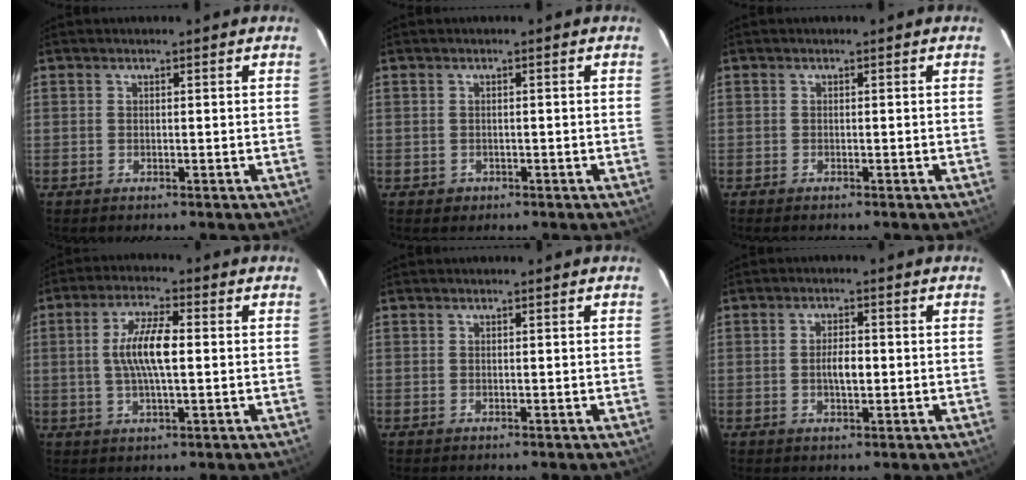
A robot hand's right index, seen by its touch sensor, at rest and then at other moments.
{"total": 1.5, "force": [-0.6, 1.3, 0.3], "torque": [-0.007, 0.003, -0.001]}
{"total": 0.8, "force": [-0.7, 0.1, 0.3], "torque": [-0.008, -0.001, -0.013]}
{"total": 8.2, "force": [0.4, 2.0, 7.9], "torque": [-0.152, 0.006, 0.008]}
{"total": 0.0}
{"total": 3.5, "force": [-0.4, 1.3, 3.2], "torque": [-0.059, 0.003, -0.005]}